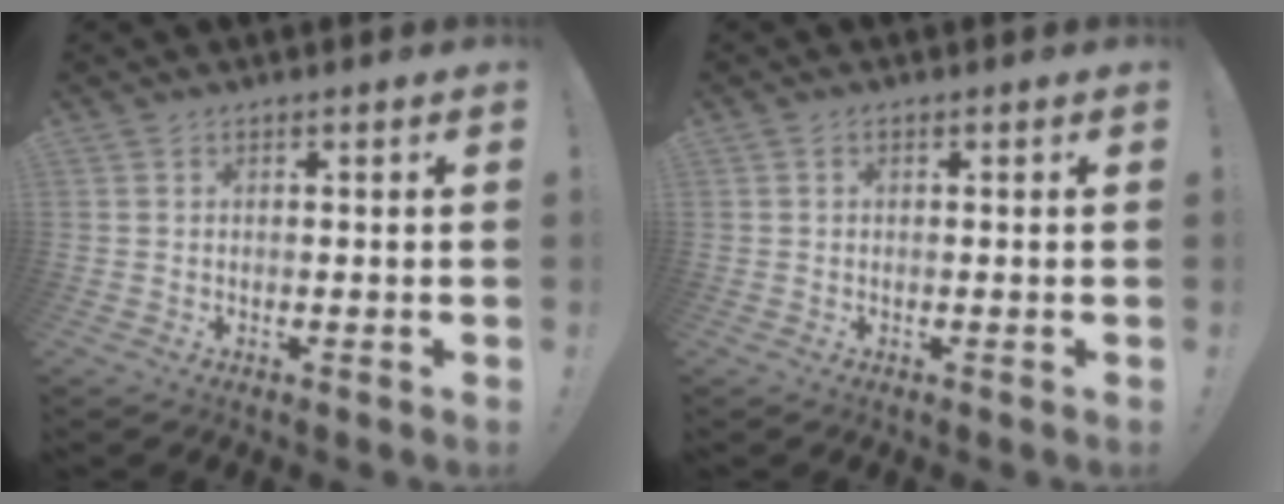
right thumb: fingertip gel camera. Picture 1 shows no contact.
{"total": 0.6, "force": [-0.1, 0.5, 0.3], "torque": [-0.007, 0.003, -0.001]}